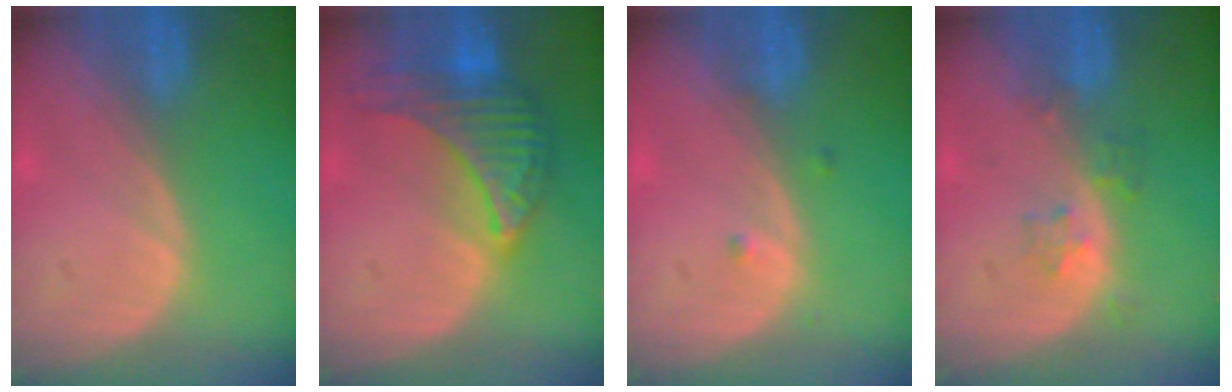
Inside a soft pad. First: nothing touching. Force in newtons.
{"total": 8.2, "press": 8.2, "slide": 0.5}
{"total": 0.8, "press": 0.8, "slide": 0.2}
{"total": 2.6, "press": 2.6, "slide": 0.2}